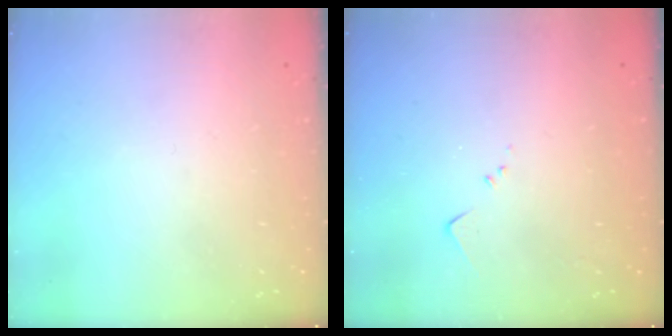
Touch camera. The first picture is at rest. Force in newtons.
{"total": 3.6, "press": 3.5, "slide": 0.5}